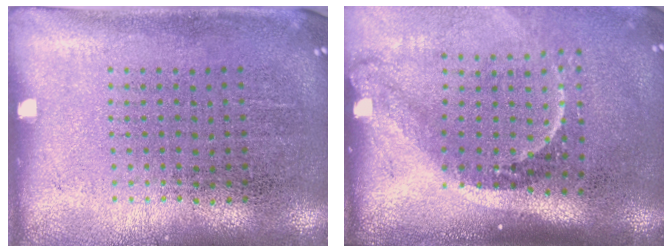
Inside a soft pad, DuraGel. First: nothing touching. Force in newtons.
{"total": 2.2, "press": 1.5, "slide": 1.7}